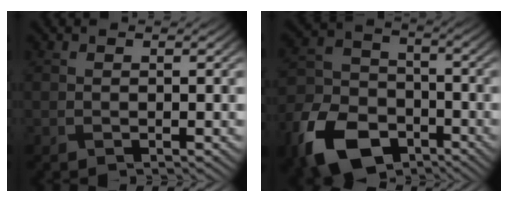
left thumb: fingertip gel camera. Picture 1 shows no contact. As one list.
[{"total": 13.6, "force": [-7.9, 8.4, 7.2], "torque": [-0.187, -0.036, -0.159]}]